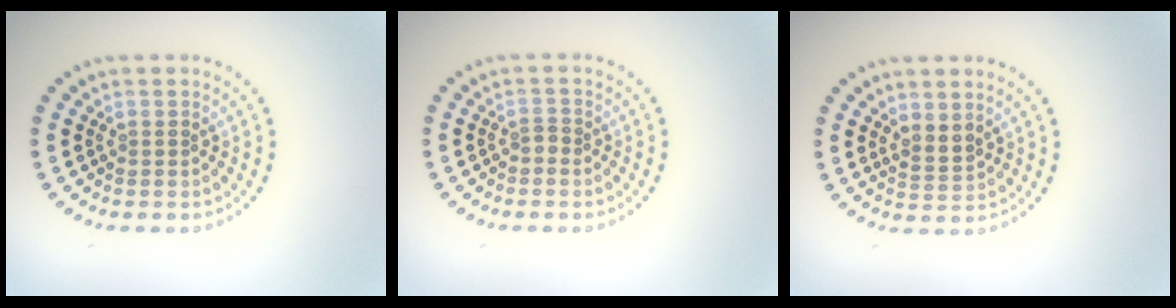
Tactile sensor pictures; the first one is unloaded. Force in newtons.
{"total": 0.9, "press": 0.6, "slide": 0.6}
{"total": 1.7, "press": 1.3, "slide": 1.2}